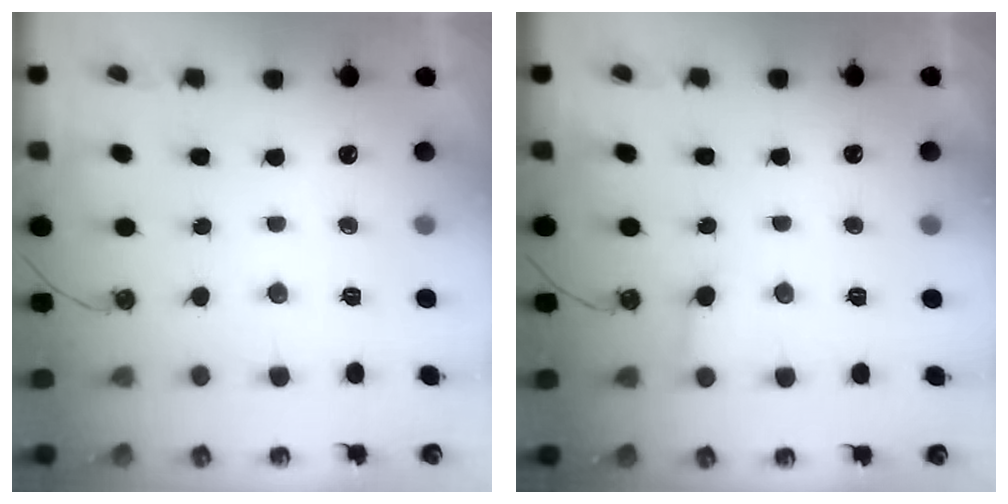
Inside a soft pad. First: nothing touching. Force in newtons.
{"total": 3.3, "press": 3.3, "slide": 0.3}